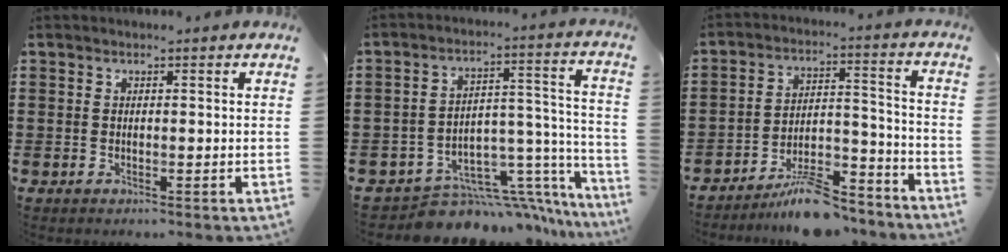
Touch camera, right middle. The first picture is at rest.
{"total": 9.3, "force": [-8.3, 3.5, 2.4], "torque": [-0.027, 0.026, -0.145]}
{"total": 9.8, "force": [-8.6, 2.5, 4.1], "torque": [-0.045, 0.038, -0.154]}